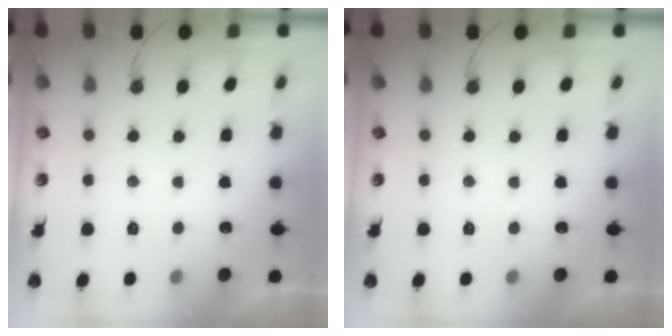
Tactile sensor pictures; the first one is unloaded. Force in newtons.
{"total": 0.0}